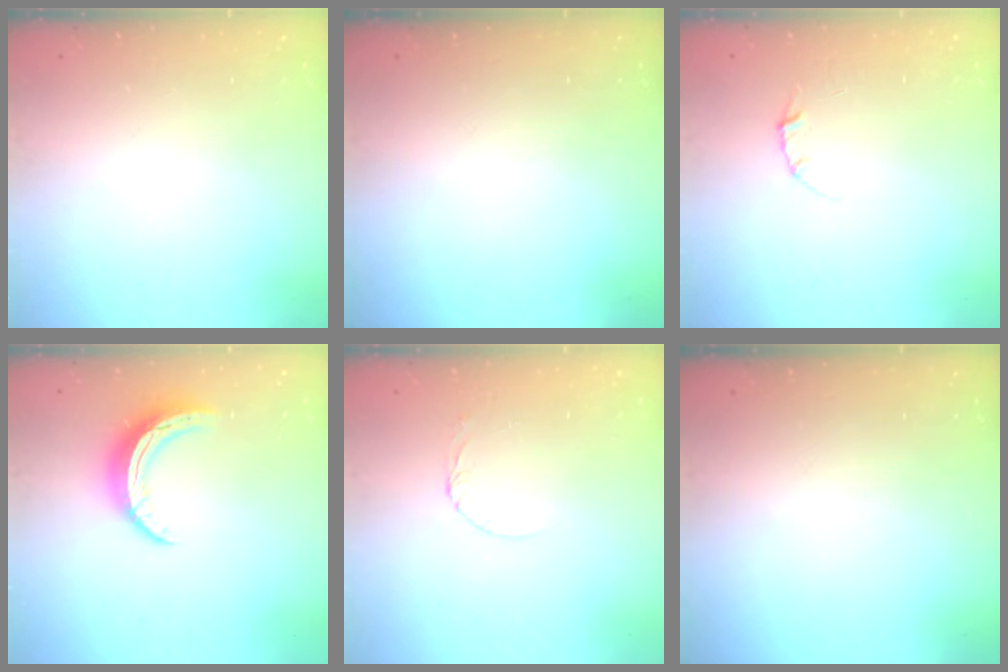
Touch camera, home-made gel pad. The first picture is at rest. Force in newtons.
{"total": 0.0}
{"total": 3.3, "press": 3.2, "slide": 0.3}
{"total": 9.9, "press": 9.9, "slide": 0.5}
{"total": 2.6, "press": 2.6, "slide": 0.1}
{"total": 0.0}